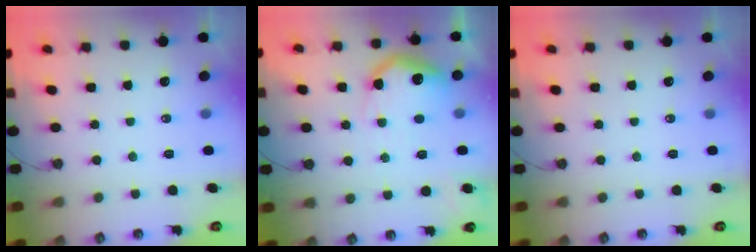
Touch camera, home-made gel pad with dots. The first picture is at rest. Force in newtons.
{"total": 17.4, "press": 17.4, "slide": 1.4}
{"total": 0.0}